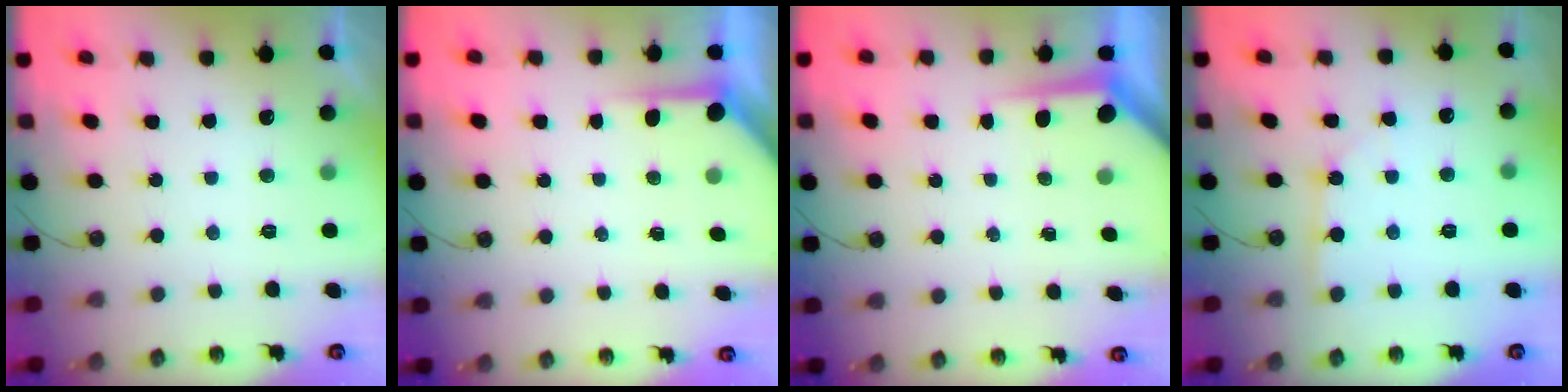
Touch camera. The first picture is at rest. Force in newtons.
{"total": 3.9, "press": 3.9, "slide": 0.4}
{"total": 5.1, "press": 5.0, "slide": 0.4}
{"total": 1.8, "press": 1.8, "slide": 0.2}